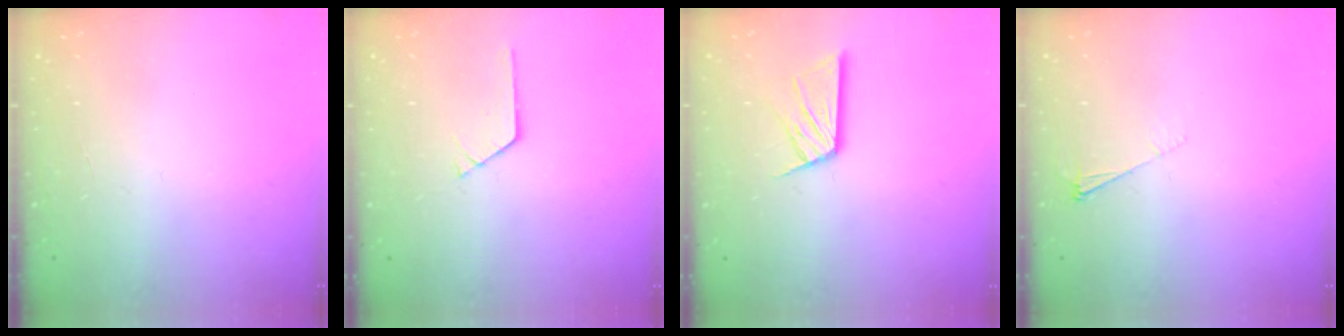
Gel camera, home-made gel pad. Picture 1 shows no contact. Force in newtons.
{"total": 0.9, "press": 0.9, "slide": 0.1}
{"total": 10.7, "press": 10.6, "slide": 1.2}
{"total": 4.3, "press": 4.2, "slide": 0.6}